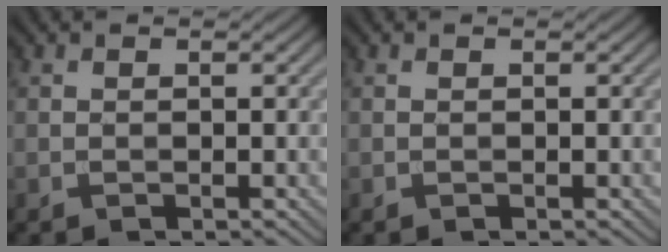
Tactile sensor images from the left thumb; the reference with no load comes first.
{"total": 0.0}